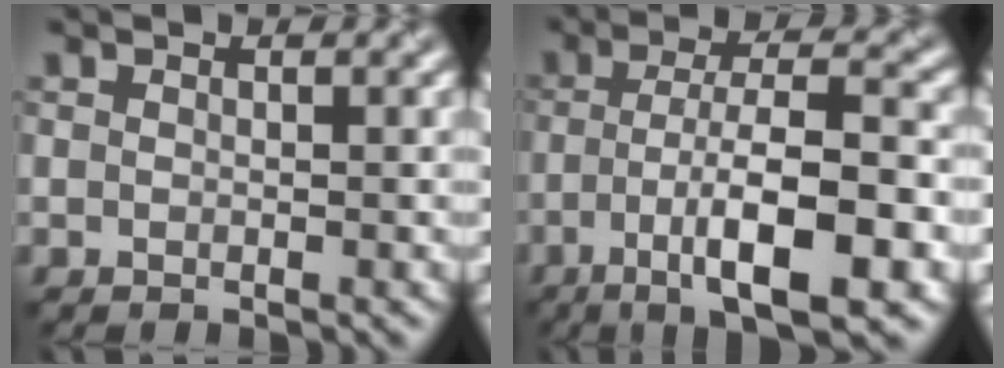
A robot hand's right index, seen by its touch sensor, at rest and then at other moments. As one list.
[{"total": 9.0, "force": [-3.2, 1.9, 8.2], "torque": [-0.135, 0.006, -0.057]}]